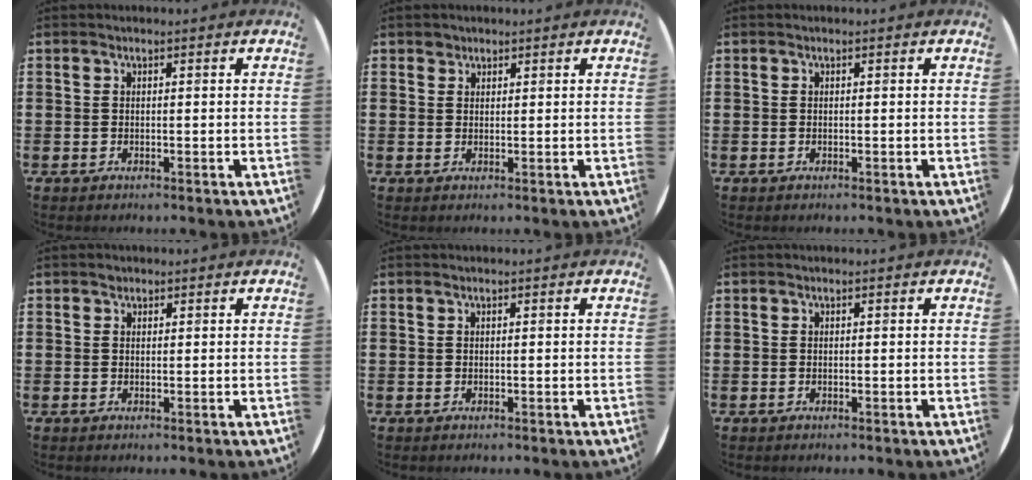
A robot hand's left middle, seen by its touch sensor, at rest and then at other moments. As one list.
[{"total": 1.2, "force": [1.0, 0.6, -0.1], "torque": [0.008, -0.002, 0.018]}, {"total": 0.0}, {"total": 0.7, "force": [0.5, 0.4, 0.1], "torque": [0.006, 0.000, 0.008]}, {"total": 0.0}, {"total": 0.0}]